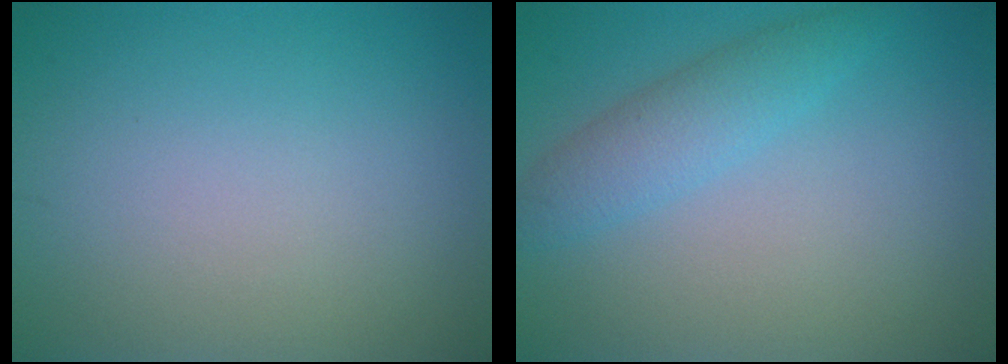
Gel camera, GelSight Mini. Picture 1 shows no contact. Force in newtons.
{"total": 3.0, "press": 3.0, "slide": 0.1}